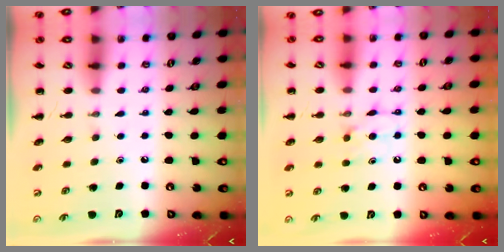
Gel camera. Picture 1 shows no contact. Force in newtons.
{"total": 6.8, "press": 6.6, "slide": 1.8}